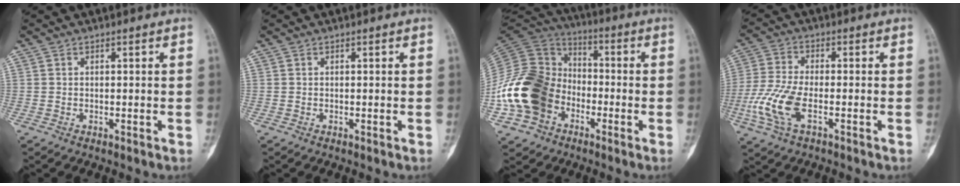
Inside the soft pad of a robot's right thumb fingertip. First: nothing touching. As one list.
[{"total": 0.0}, {"total": 19.7, "force": [-5.9, 15.2, 11.0], "torque": [-0.211, 0.057, -0.112]}, {"total": 9.5, "force": [-3.2, 3.9, 8.1], "torque": [-0.202, 0.006, -0.067]}]